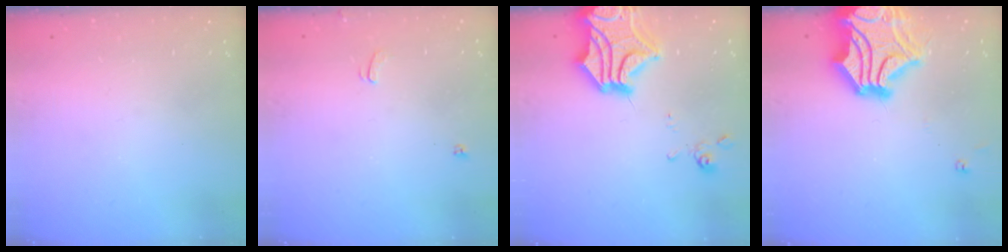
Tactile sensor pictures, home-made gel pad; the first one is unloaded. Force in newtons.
{"total": 2.7, "press": 2.7, "slide": 0.3}
{"total": 10.1, "press": 9.9, "slide": 2.3}
{"total": 12.4, "press": 12.0, "slide": 2.8}